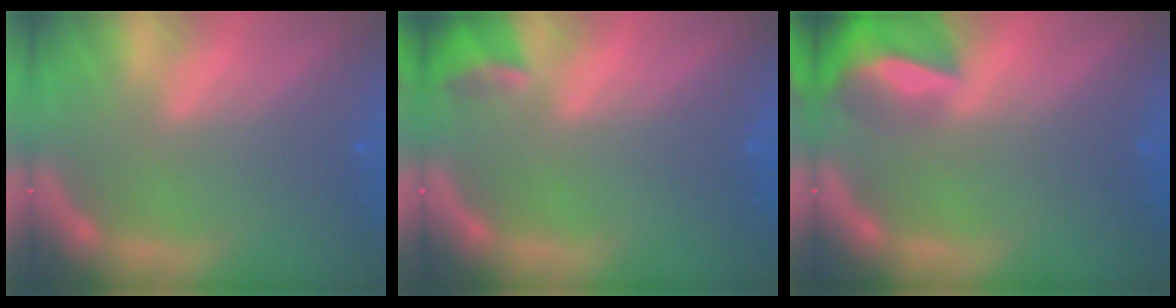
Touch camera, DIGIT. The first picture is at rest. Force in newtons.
{"total": 2.4}
{"total": 7.4}